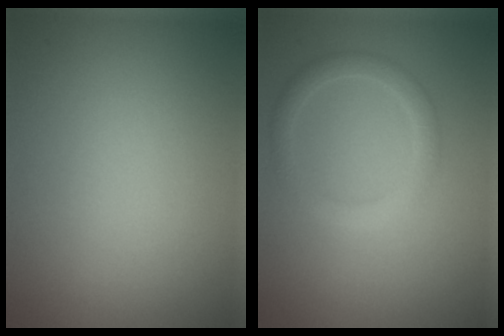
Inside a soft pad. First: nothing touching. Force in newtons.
{"total": 2.2, "press": 2.1, "slide": 0.2}